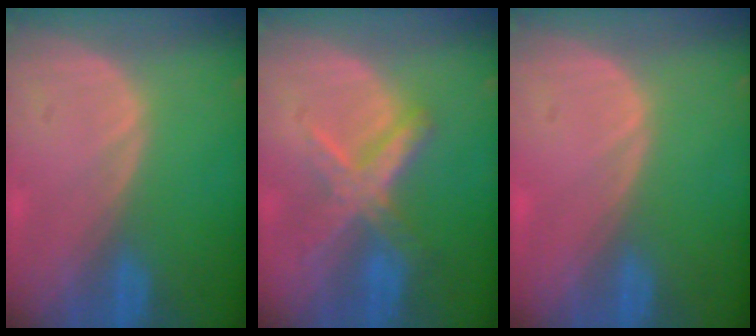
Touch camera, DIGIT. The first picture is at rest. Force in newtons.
{"total": 7.1, "press": 6.2, "slide": 3.6}
{"total": 0.5, "press": 0.1, "slide": 0.5}